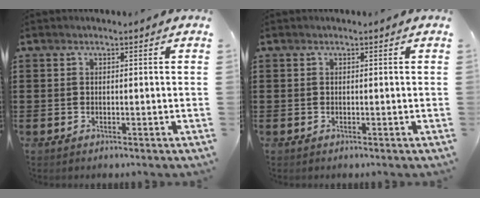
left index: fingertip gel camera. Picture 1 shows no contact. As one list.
[{"total": 0.0}]